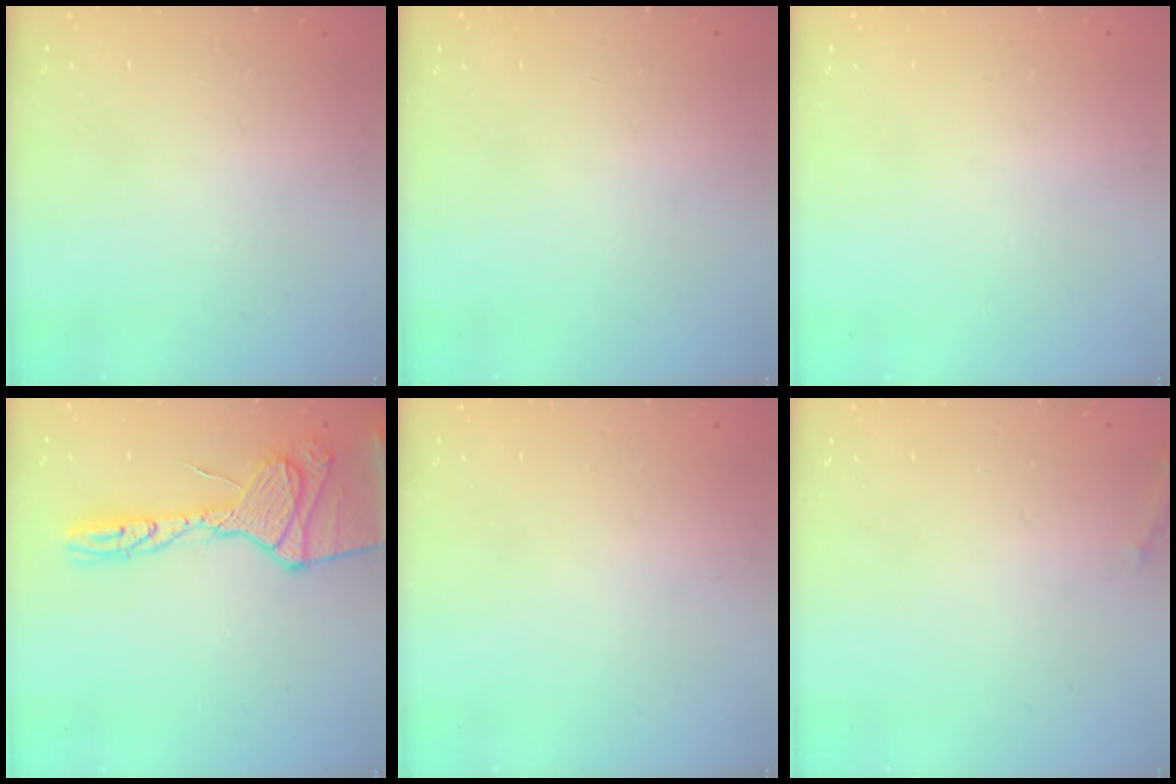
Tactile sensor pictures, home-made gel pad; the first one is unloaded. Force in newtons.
{"total": 0.0}
{"total": 0.0}
{"total": 18.9, "press": 18.8, "slide": 1.9}
{"total": 0.0}
{"total": 5.6, "press": 5.3, "slide": 1.7}